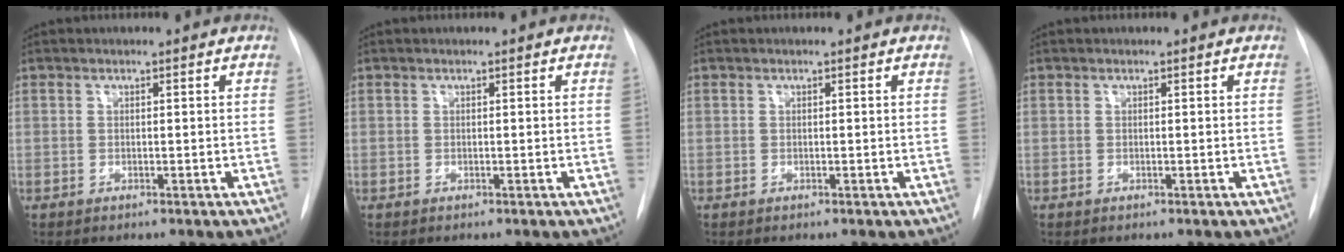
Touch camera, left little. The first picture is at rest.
{"total": 0.0}
{"total": 0.0}
{"total": 0.0}